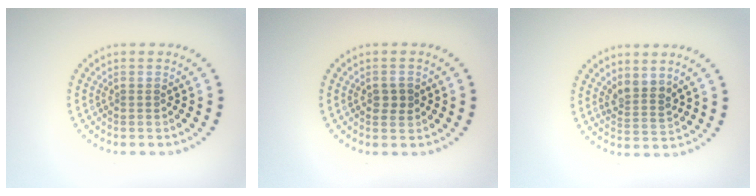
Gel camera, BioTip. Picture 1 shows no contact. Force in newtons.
{"total": 1.5, "press": 1.5, "slide": 0.1}
{"total": 2.4, "press": 1.9, "slide": 1.5}